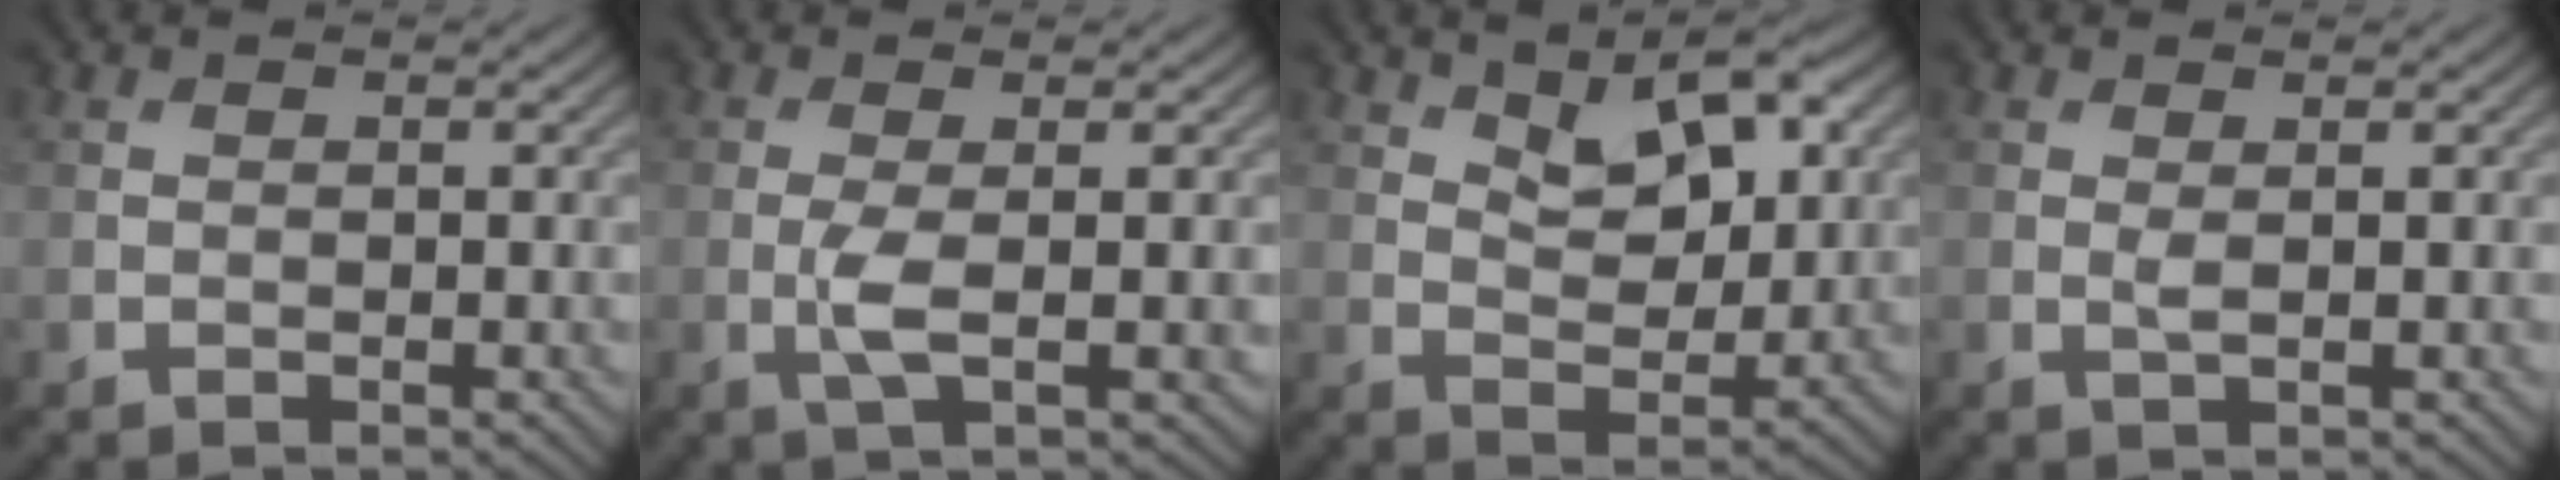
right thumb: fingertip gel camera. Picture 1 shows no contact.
{"total": 3.3, "force": [-0.4, 0.6, 3.2], "torque": [-0.074, -0.004, -0.010]}
{"total": 8.6, "force": [4.4, 4.3, 6.0], "torque": [-0.102, -0.001, 0.073]}
{"total": 0.9, "force": [0.3, 0.1, 0.8], "torque": [-0.023, 0.000, 0.005]}